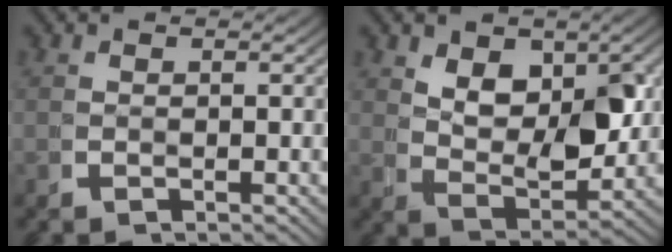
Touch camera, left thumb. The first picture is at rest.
{"total": 5.5, "force": [1.7, 3.1, 4.2], "torque": [-0.083, -0.019, 0.040]}